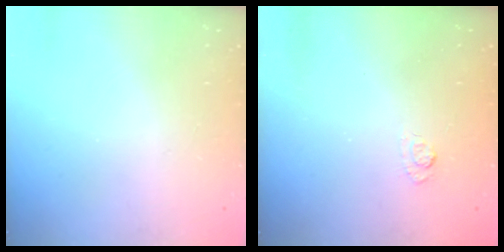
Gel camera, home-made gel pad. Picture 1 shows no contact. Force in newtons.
{"total": 2.7, "press": 2.3, "slide": 1.5}